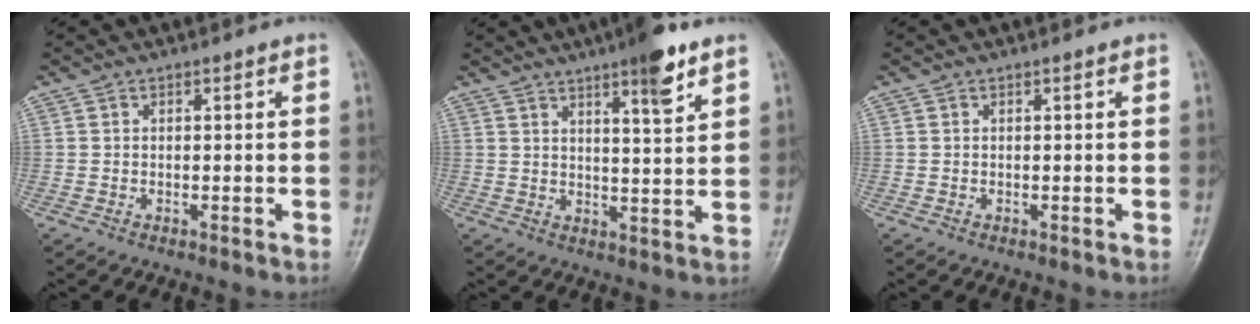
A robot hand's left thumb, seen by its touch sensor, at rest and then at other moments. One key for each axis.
{"total": 8.2, "fx": 5.3, "fy": 1.1, "fz": 6.2, "tx": -0.087, "ty": -0.029, "tz": 0.078}
{"total": 0.0}